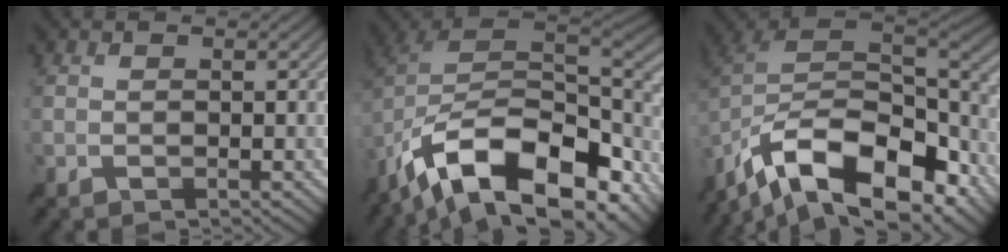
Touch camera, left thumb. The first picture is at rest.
{"total": 16.6, "force": [-8.6, 8.3, 11.5], "torque": [-0.249, -0.019, -0.141]}
{"total": 16.8, "force": [-10.0, 8.2, 10.7], "torque": [-0.247, -0.030, -0.161]}